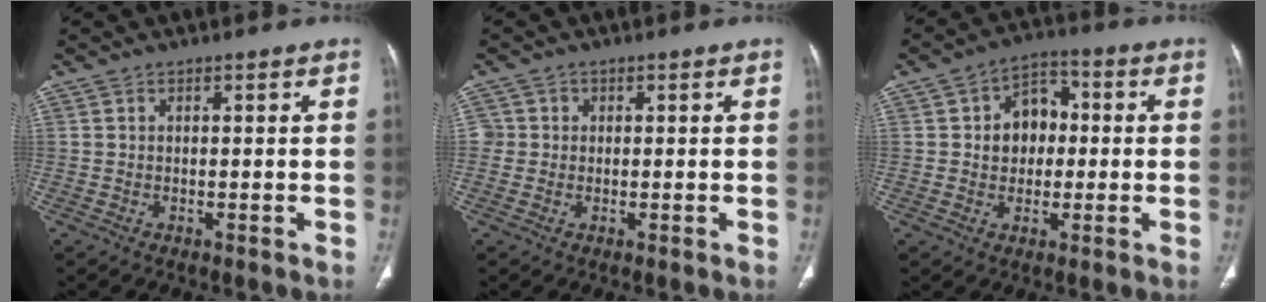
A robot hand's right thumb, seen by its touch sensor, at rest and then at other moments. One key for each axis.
{"total": 2.4, "fx": 0.2, "fy": 2.3, "fz": 0.1, "tx": 0.015, "ty": 0.006, "tz": 0.002}
{"total": 8.6, "fx": 0.5, "fy": 6.8, "fz": 5.2, "tx": -0.041, "ty": 0.021, "tz": 0.002}